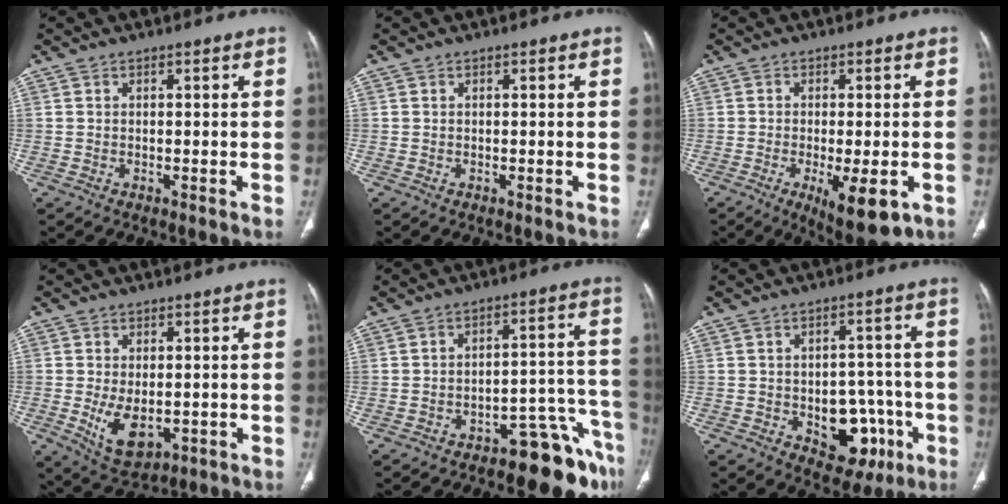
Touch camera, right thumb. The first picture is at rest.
{"total": 0.0}
{"total": 9.7, "force": [-3.5, 3.2, 8.5], "torque": [-0.122, -0.014, -0.045]}
{"total": 7.2, "force": [-1.2, 4.2, 5.7], "torque": [-0.093, -0.015, -0.004]}
{"total": 11.3, "force": [-8.8, 3.8, 5.9], "torque": [-0.034, 0.098, -0.125]}
{"total": 12.1, "force": [-3.9, 8.1, 8.2], "torque": [-0.061, 0.032, -0.038]}